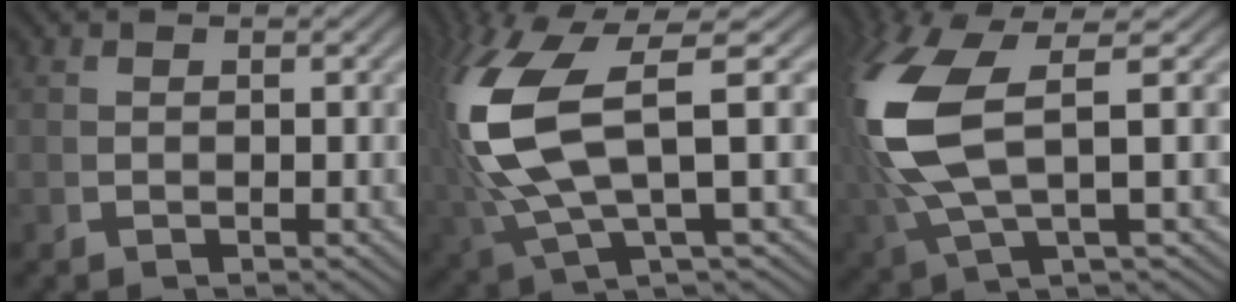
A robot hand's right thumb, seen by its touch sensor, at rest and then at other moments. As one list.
[{"total": 12.5, "force": [0.2, 6.8, 10.5], "torque": [-0.240, -0.026, 0.020]}, {"total": 10.3, "force": [1.0, 5.0, 9.0], "torque": [-0.212, -0.008, 0.027]}]